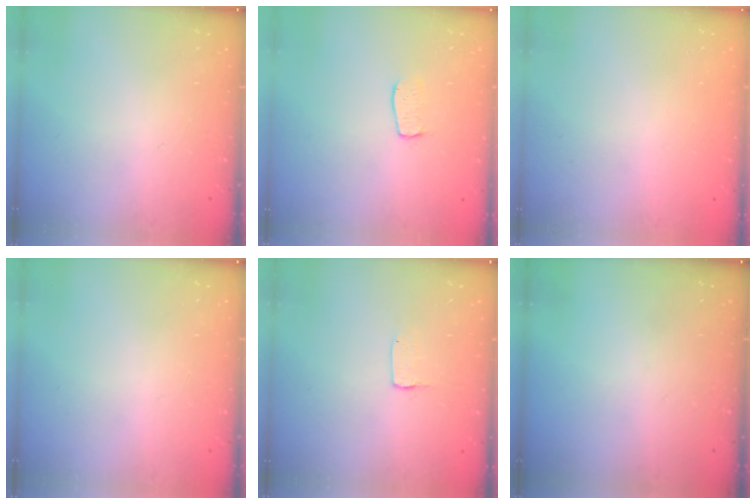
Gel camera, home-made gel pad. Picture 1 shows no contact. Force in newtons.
{"total": 4.8, "press": 4.8, "slide": 0.3}
{"total": 0.0}
{"total": 0.0}
{"total": 1.3, "press": 1.2, "slide": 0.1}
{"total": 0.0}